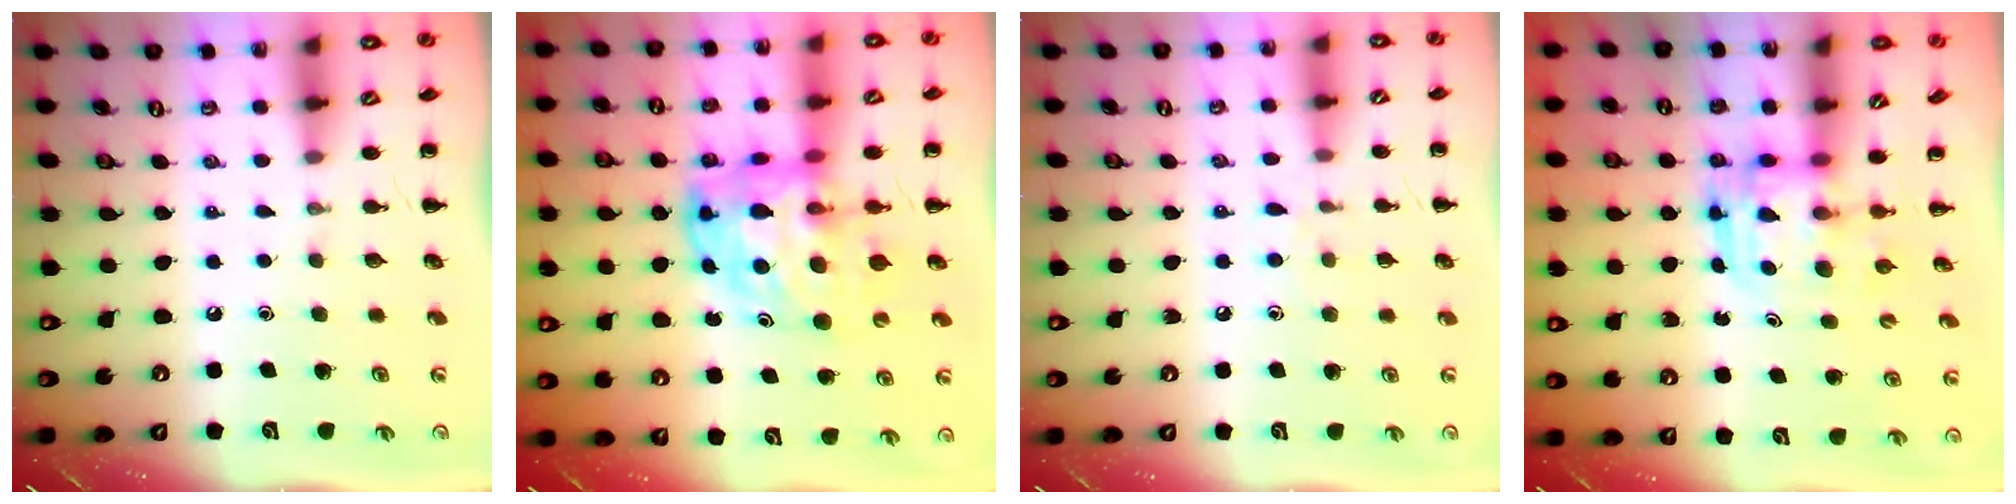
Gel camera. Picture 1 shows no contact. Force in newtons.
{"total": 12.1, "press": 11.5, "slide": 3.6}
{"total": 5.9, "press": 5.4, "slide": 2.3}
{"total": 3.0, "press": 3.0, "slide": 0.3}